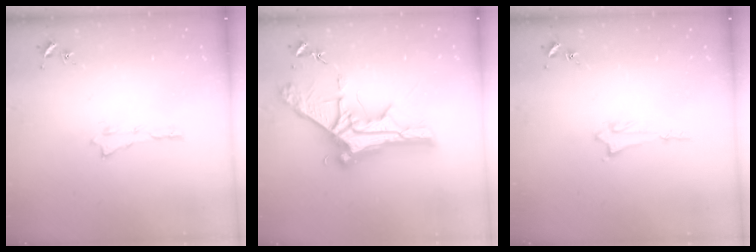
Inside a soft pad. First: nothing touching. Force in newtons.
{"total": 12.1, "press": 12.0, "slide": 1.1}
{"total": 1.4, "press": 1.4, "slide": 0.2}